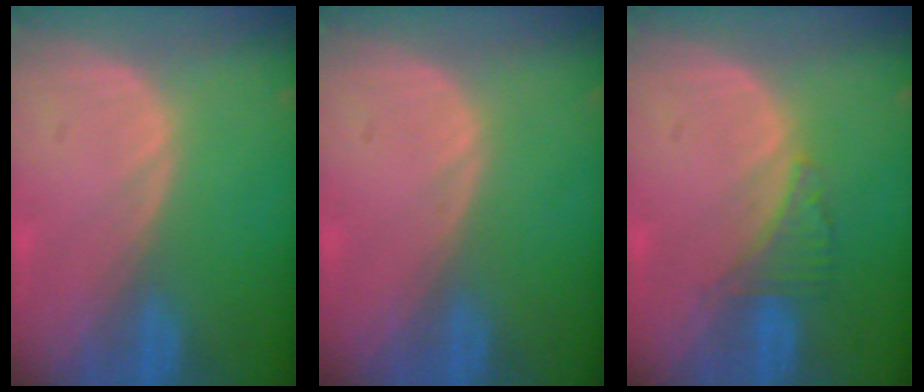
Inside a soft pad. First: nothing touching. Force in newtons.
{"total": 0.0}
{"total": 3.0, "press": 3.0, "slide": 0.2}